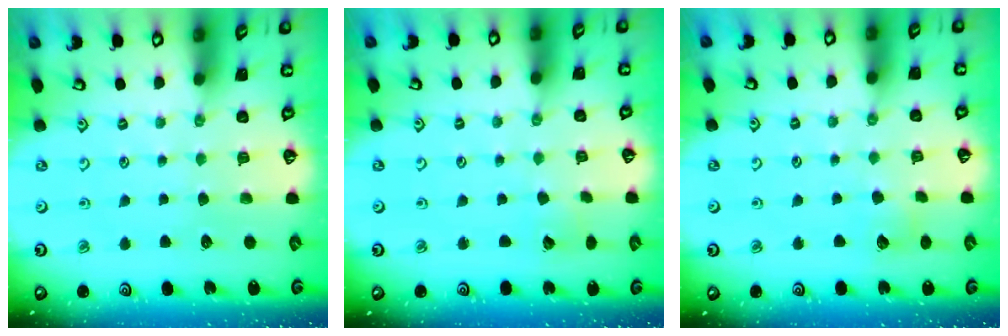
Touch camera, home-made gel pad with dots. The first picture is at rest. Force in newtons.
{"total": 3.2, "press": 3.2, "slide": 0.4}
{"total": 6.6, "press": 6.6, "slide": 0.8}